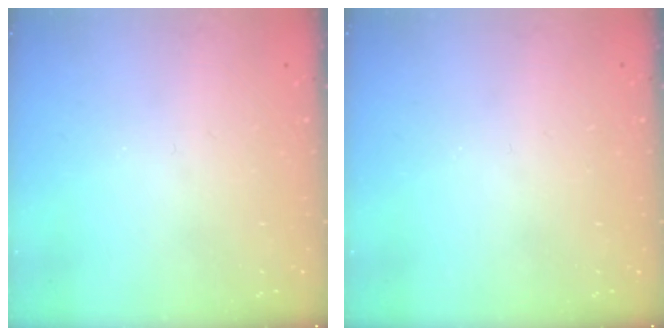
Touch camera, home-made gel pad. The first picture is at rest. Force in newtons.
{"total": 0.0}